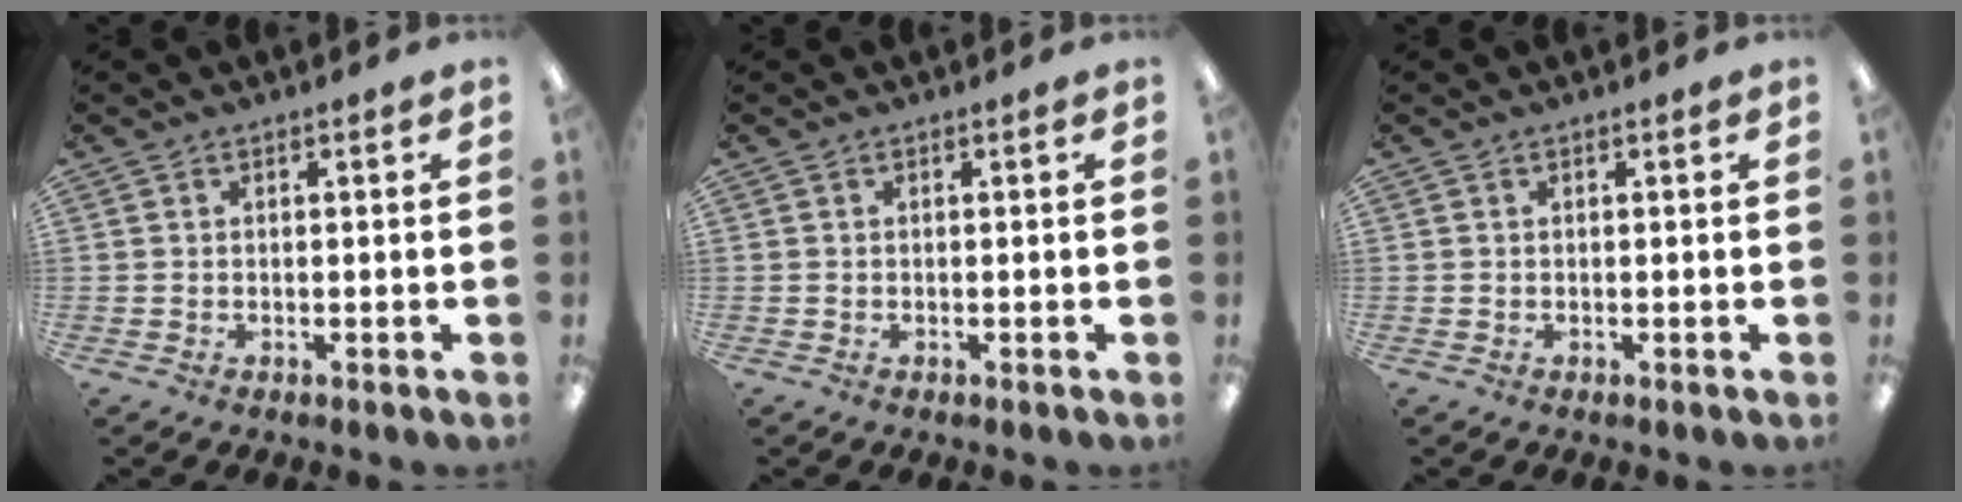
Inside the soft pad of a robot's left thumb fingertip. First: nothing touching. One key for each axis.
{"total": 0.0}
{"total": 0.0}